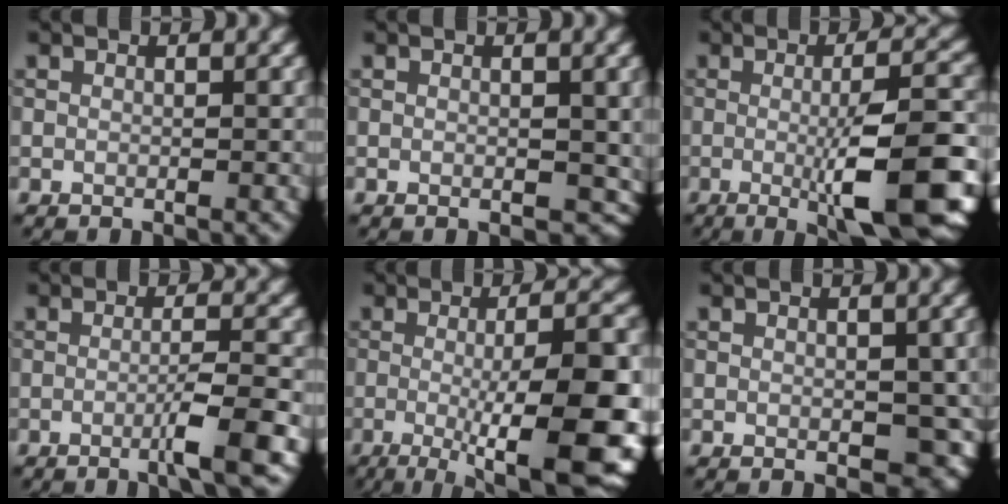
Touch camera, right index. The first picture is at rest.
{"total": 2.1, "force": [0.1, 1.3, 1.6], "torque": [-0.016, -0.005, 0.004]}
{"total": 11.4, "force": [-1.9, 2.8, 10.8], "torque": [-0.135, -0.006, -0.026]}
{"total": 3.9, "force": [-1.5, 0.4, 3.6], "torque": [-0.051, 0.008, -0.035]}
{"total": 13.5, "force": [-2.3, 3.5, 12.9], "torque": [-0.152, -0.002, -0.032]}
{"total": 4.6, "force": [-0.5, 2.7, 3.7], "torque": [-0.041, -0.011, 0.000]}